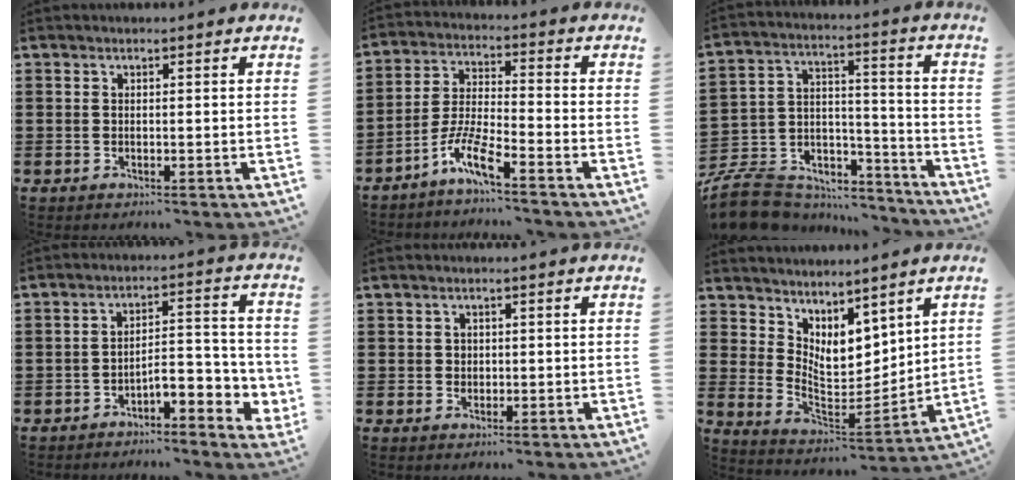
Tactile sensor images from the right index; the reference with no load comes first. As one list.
[{"total": 7.1, "force": [-5.3, 0.6, 4.7], "torque": [-0.119, -0.012, -0.109]}, {"total": 8.5, "force": [-7.1, 4.2, 1.9], "torque": [-0.058, 0.007, -0.136]}, {"total": 4.6, "force": [-2.7, 1.7, 3.2], "torque": [-0.051, -0.006, -0.058]}, {"total": 1.0, "force": [0.2, 1.0, 0.2], "torque": [-0.007, 0.005, 0.005]}, {"total": 6.0, "force": [4.6, 3.4, 1.9], "torque": [-0.061, -0.042, 0.084]}]